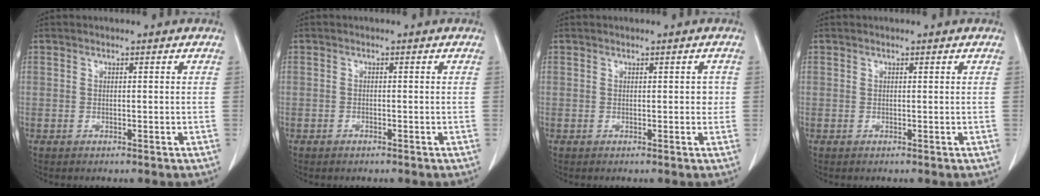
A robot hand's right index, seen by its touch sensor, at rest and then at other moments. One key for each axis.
{"total": 0.5, "fx": -0.4, "fy": 0.3, "fz": 0.2, "tx": -0.006, "ty": 0.000, "tz": -0.005}
{"total": 1.3, "fx": 0.2, "fy": 0.9, "fz": 0.9, "tx": -0.004, "ty": 0.007, "tz": 0.002}
{"total": 0.0}